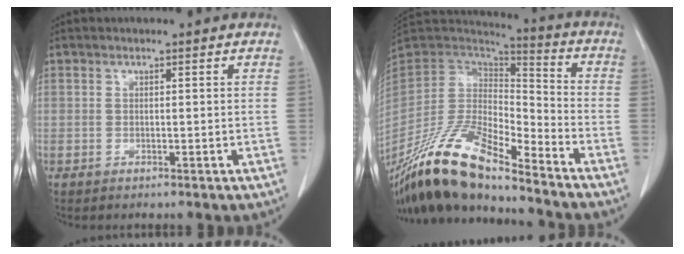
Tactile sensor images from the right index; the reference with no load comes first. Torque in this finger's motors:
{"motor_torque": [0.28, -0.27, -0.17, -0.18]}